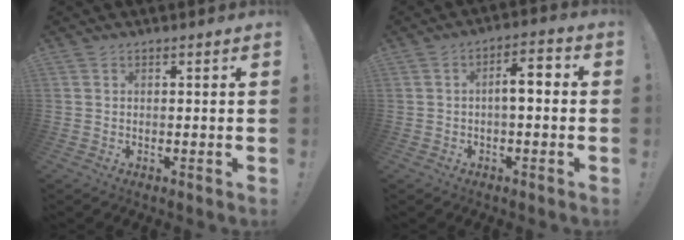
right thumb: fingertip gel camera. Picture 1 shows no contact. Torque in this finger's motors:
{"motor_torque": [-0.15, 0.09, 0.15, -0.29, 0.02]}